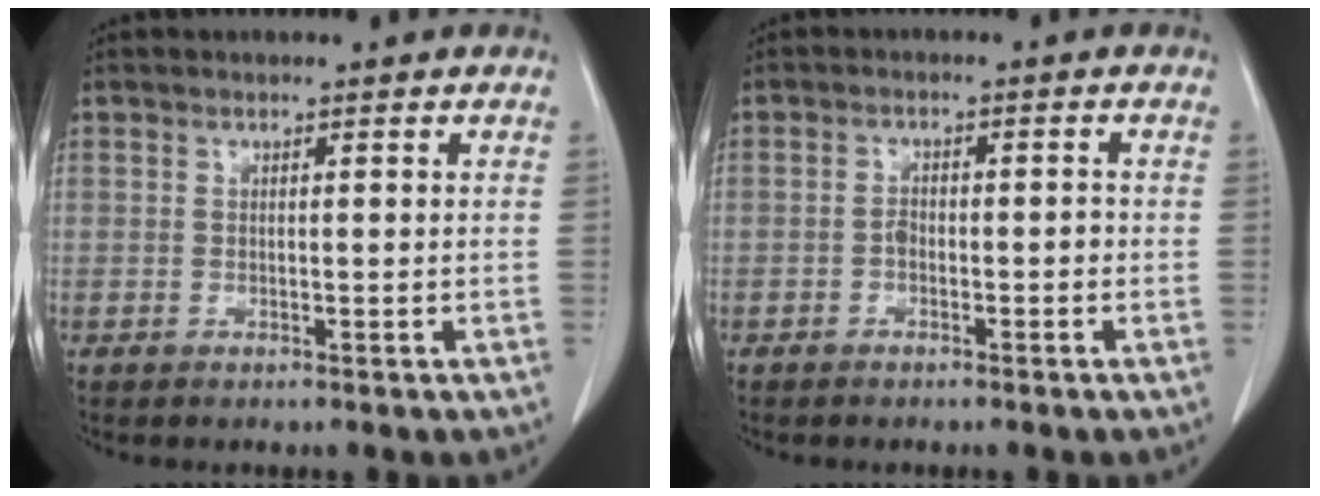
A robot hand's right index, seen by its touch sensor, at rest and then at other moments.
{"total": 1.9, "force": [-0.9, 1.1, 1.3], "torque": [-0.018, 0.006, -0.014]}